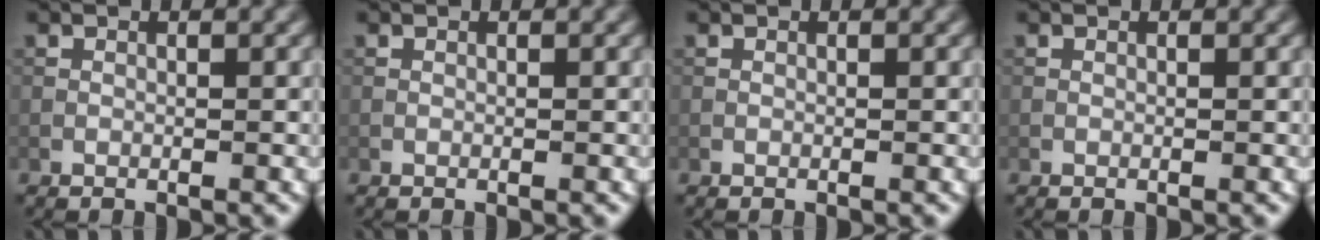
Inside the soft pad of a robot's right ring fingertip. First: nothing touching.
{"total": 0.0}
{"total": 0.0}
{"total": 0.0}